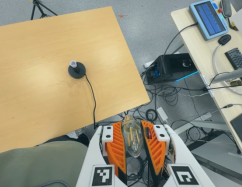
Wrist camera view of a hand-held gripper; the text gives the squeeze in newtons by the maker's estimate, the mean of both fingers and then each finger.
{"total": 20.1, "left": 22.0, "right": 18.2}